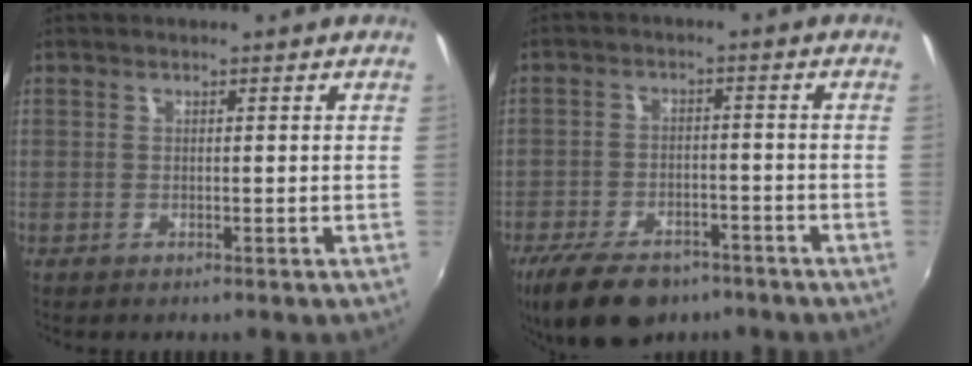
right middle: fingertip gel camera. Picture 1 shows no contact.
{"total": 13.4, "force": [-9.5, 6.7, 6.7], "torque": [-0.161, -0.020, -0.153]}